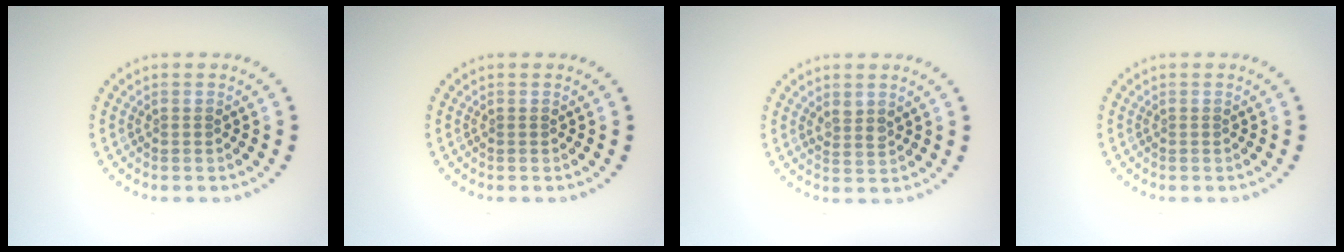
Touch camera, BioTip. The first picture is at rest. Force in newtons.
{"total": 0.0}
{"total": 1.4, "press": 1.2, "slide": 0.7}
{"total": 0.0}